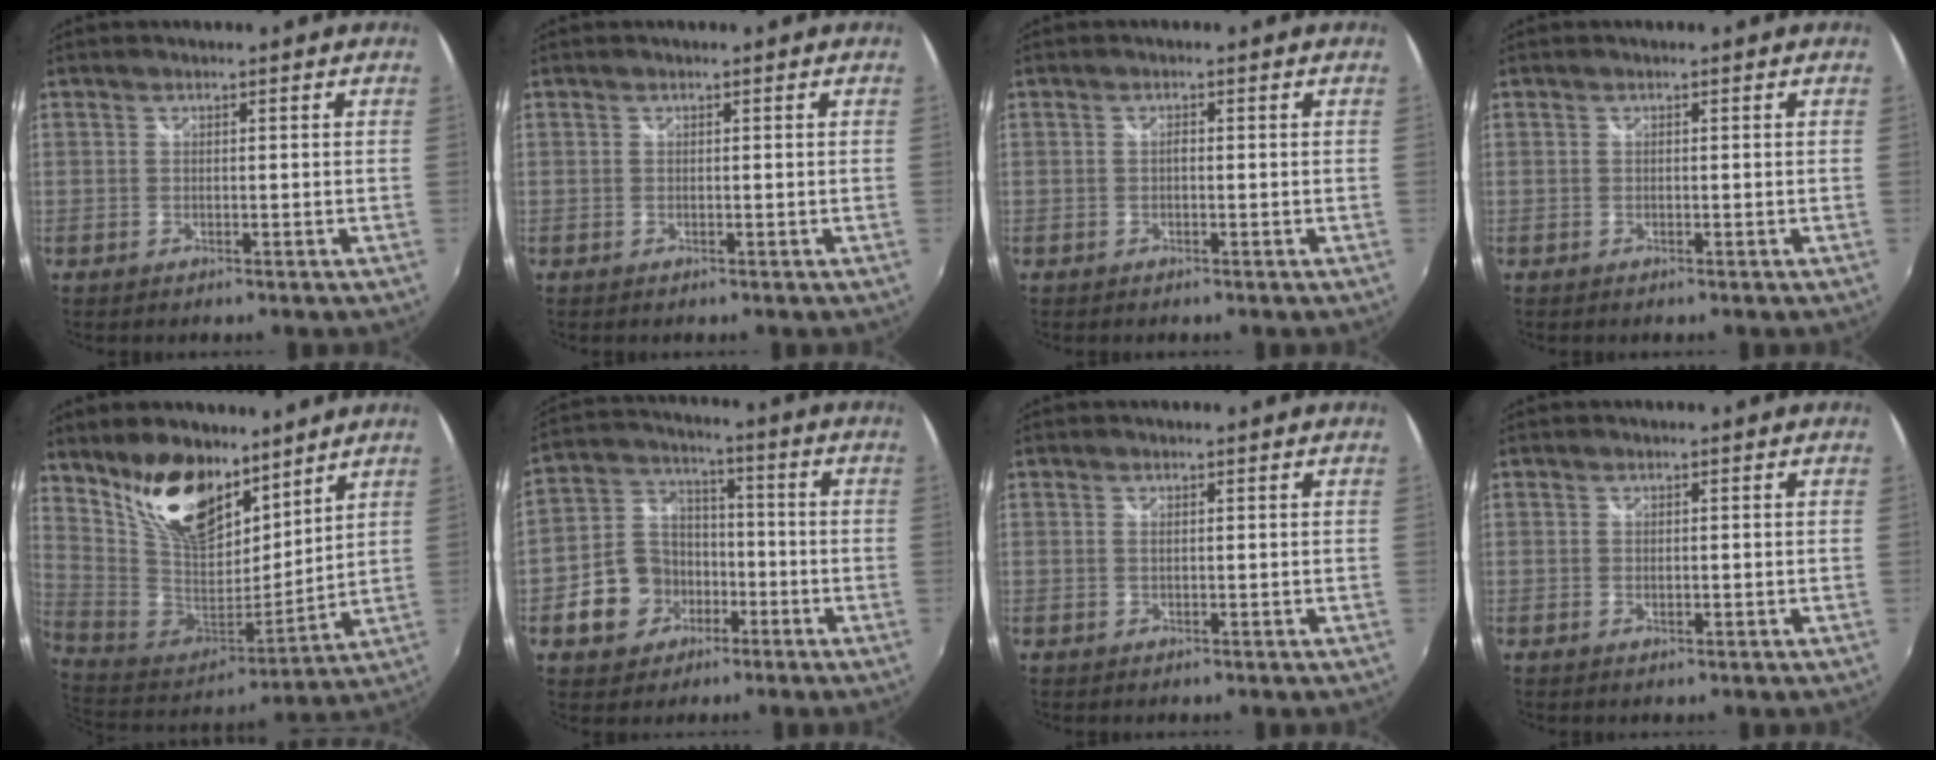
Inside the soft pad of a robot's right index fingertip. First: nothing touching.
{"total": 0.0}
{"total": 0.6, "force": [-0.2, 0.3, 0.5], "torque": [-0.009, 0.003, -0.005]}
{"total": 0.0}
{"total": 19.2, "force": [12.4, 9.8, 11.0], "torque": [-0.225, 0.010, 0.244]}
{"total": 11.2, "force": [-4.5, 9.5, 3.9], "torque": [-0.109, 0.035, -0.066]}
{"total": 0.7, "force": [0.2, 0.2, 0.6], "torque": [-0.012, 0.000, 0.003]}
{"total": 1.0, "force": [0.0, 0.5, 0.9], "torque": [-0.017, -0.001, -0.001]}